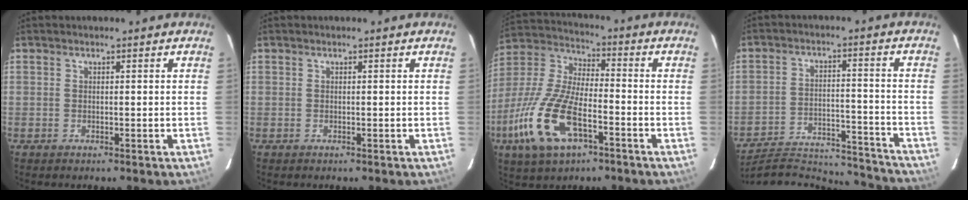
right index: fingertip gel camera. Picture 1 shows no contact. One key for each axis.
{"total": 0.0}
{"total": 18.1, "fx": -7.9, "fy": 7.5, "fz": 14.4, "tx": -0.326, "ty": -0.019, "tz": -0.154}
{"total": 22.7, "fx": -21.3, "fy": 5.1, "fz": 6.0, "tx": -0.118, "ty": 0.014, "tz": -0.285}